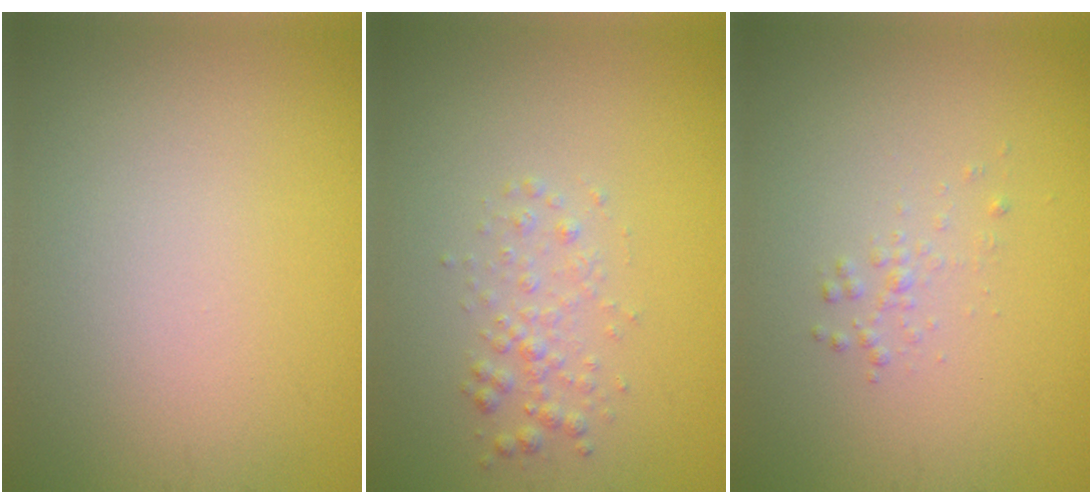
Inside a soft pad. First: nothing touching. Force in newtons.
{"total": 1.7, "press": 1.7, "slide": 0.0}
{"total": 0.9, "press": 0.9, "slide": 0.0}